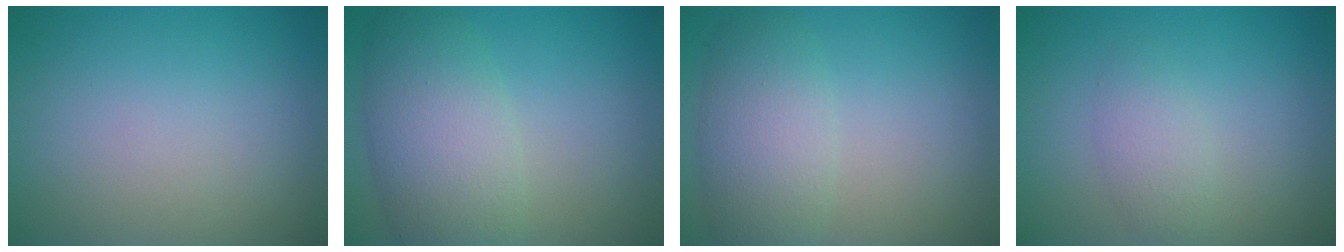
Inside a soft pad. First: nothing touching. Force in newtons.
{"total": 6.6, "press": 6.5, "slide": 0.4}
{"total": 4.7, "press": 4.7, "slide": 0.1}
{"total": 1.9, "press": 1.9, "slide": 0.1}